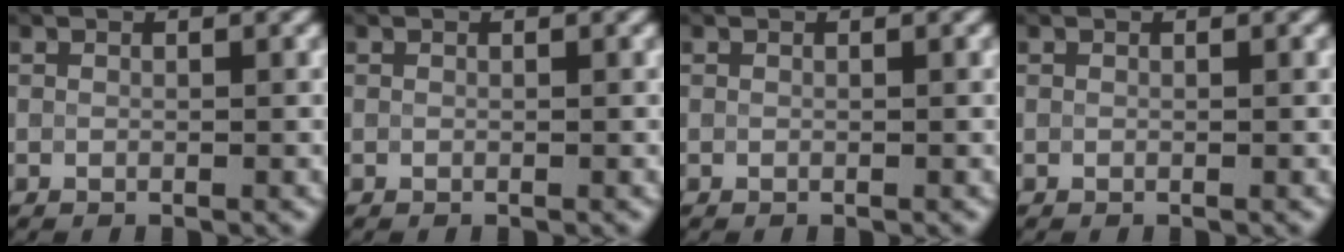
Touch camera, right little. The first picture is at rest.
{"total": 0.0}
{"total": 0.0}
{"total": 0.0}